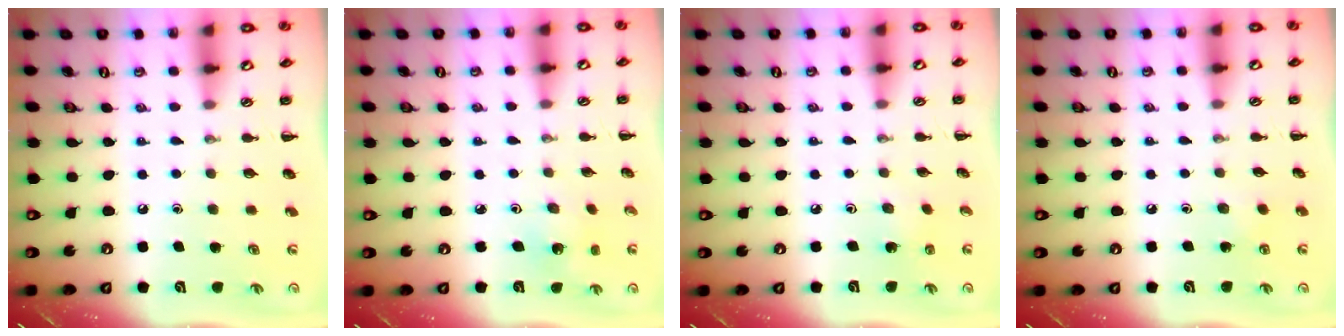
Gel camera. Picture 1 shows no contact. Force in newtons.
{"total": 2.3, "press": 2.2, "slide": 0.7}
{"total": 1.4, "press": 1.3, "slide": 0.5}
{"total": 2.8, "press": 2.7, "slide": 0.8}